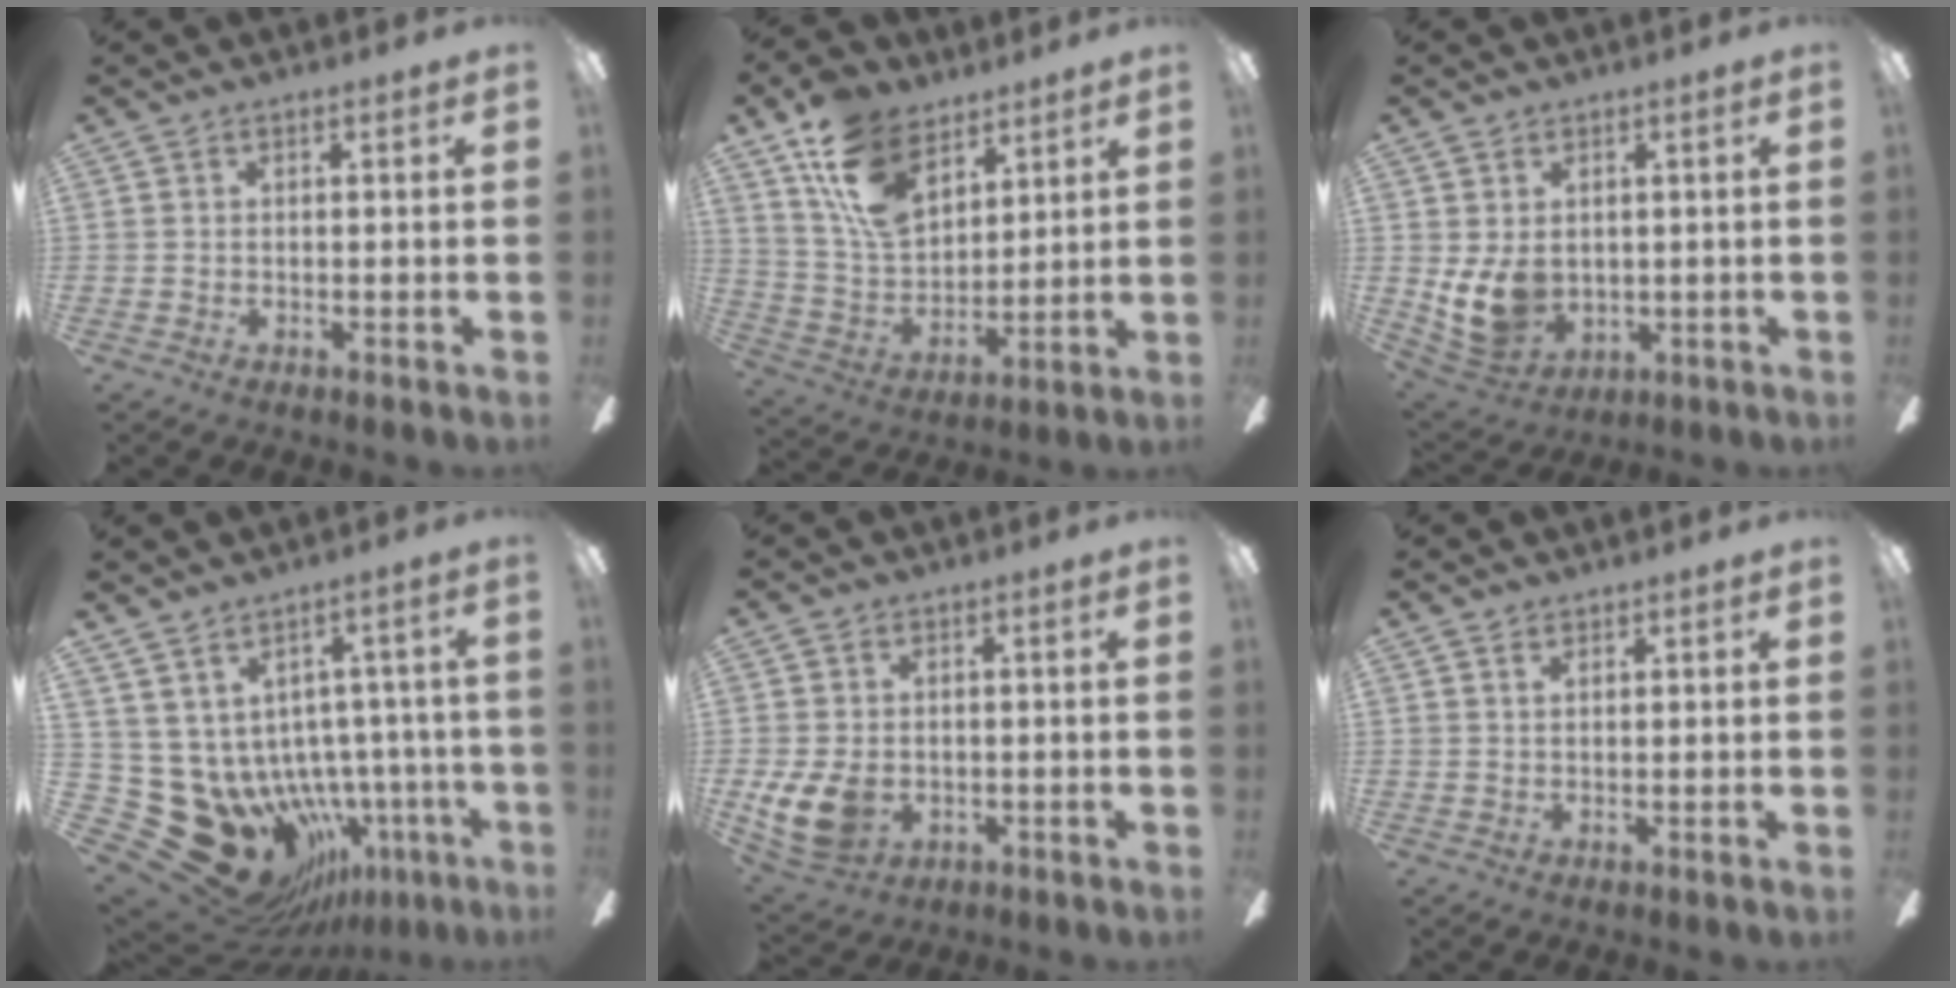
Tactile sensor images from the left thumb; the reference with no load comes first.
{"total": 16.3, "force": [10.0, 9.5, 8.7], "torque": [-0.177, -0.035, 0.190]}
{"total": 9.2, "force": [0.7, 7.2, 5.7], "torque": [-0.133, -0.007, 0.014]}
{"total": 16.5, "force": [-5.4, 12.0, 9.9], "torque": [-0.223, -0.011, -0.058]}
{"total": 8.8, "force": [-1.2, 6.7, 5.7], "torque": [-0.124, -0.004, -0.020]}
{"total": 1.2, "force": [0.9, 0.6, 0.4], "torque": [-0.011, 0.001, 0.018]}